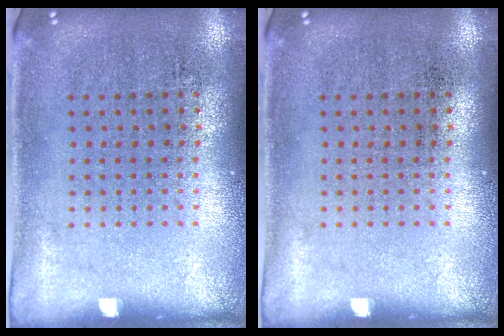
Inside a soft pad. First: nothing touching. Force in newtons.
{"total": 0.0}